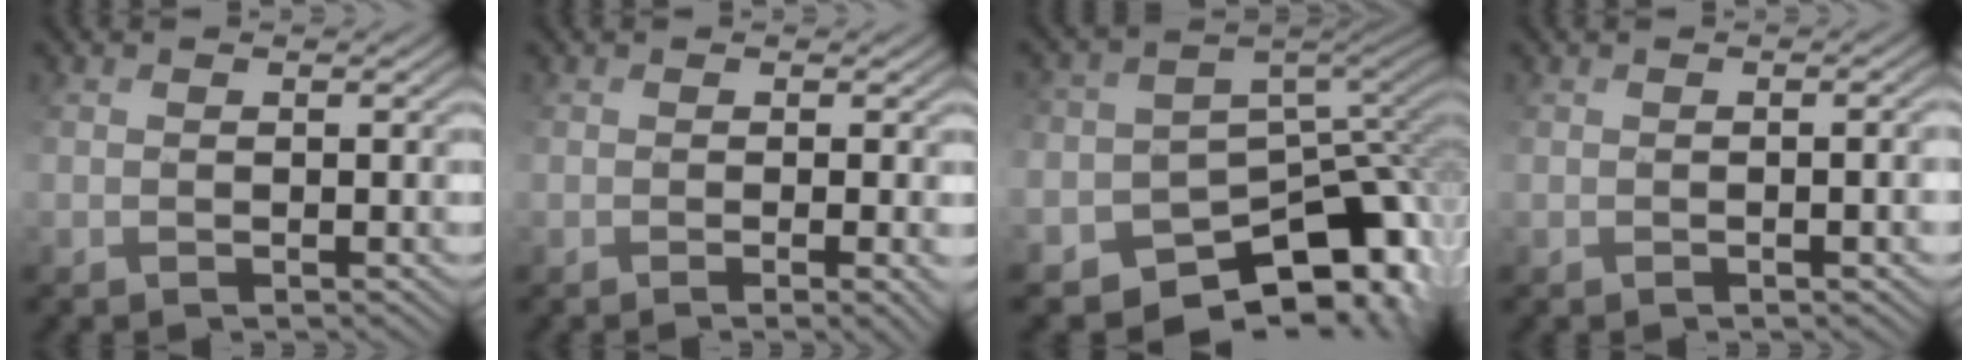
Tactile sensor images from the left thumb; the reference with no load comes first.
{"total": 3.4, "force": [-0.9, 1.2, 3.0], "torque": [-0.041, -0.009, 0.004]}
{"total": 11.5, "force": [-6.2, 7.9, 5.6], "torque": [-0.111, -0.009, -0.082]}
{"total": 3.6, "force": [-0.8, 1.1, 3.3], "torque": [-0.036, 0.001, 0.001]}